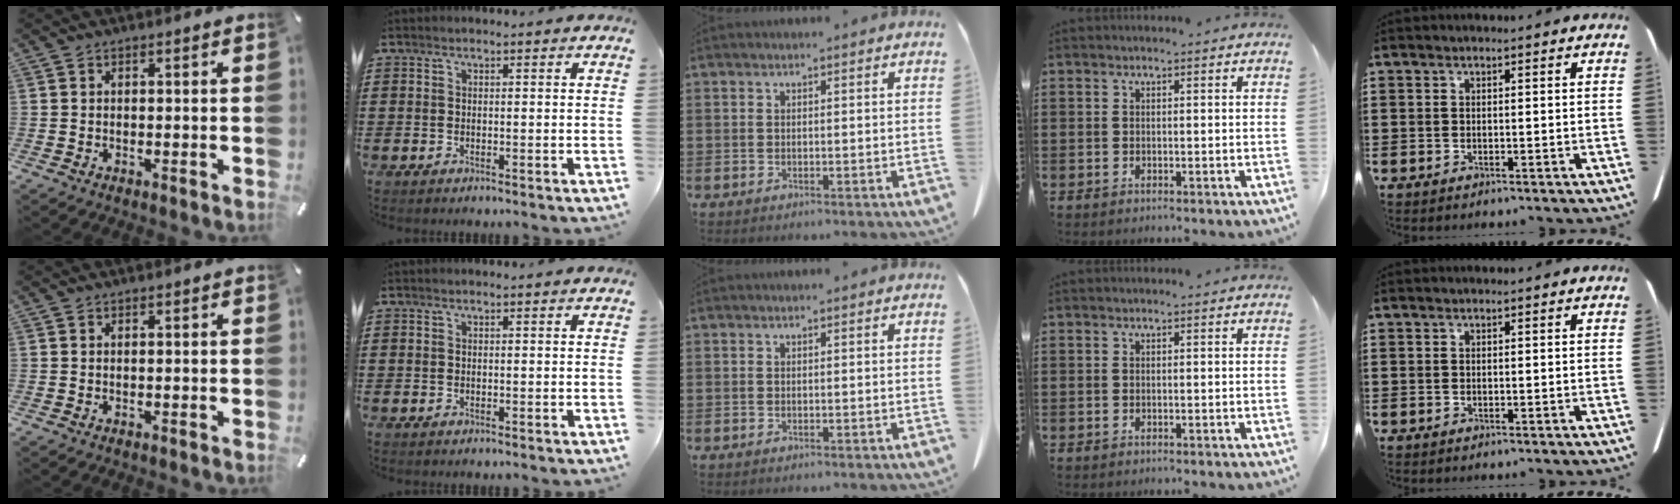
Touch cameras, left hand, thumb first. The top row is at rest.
{}